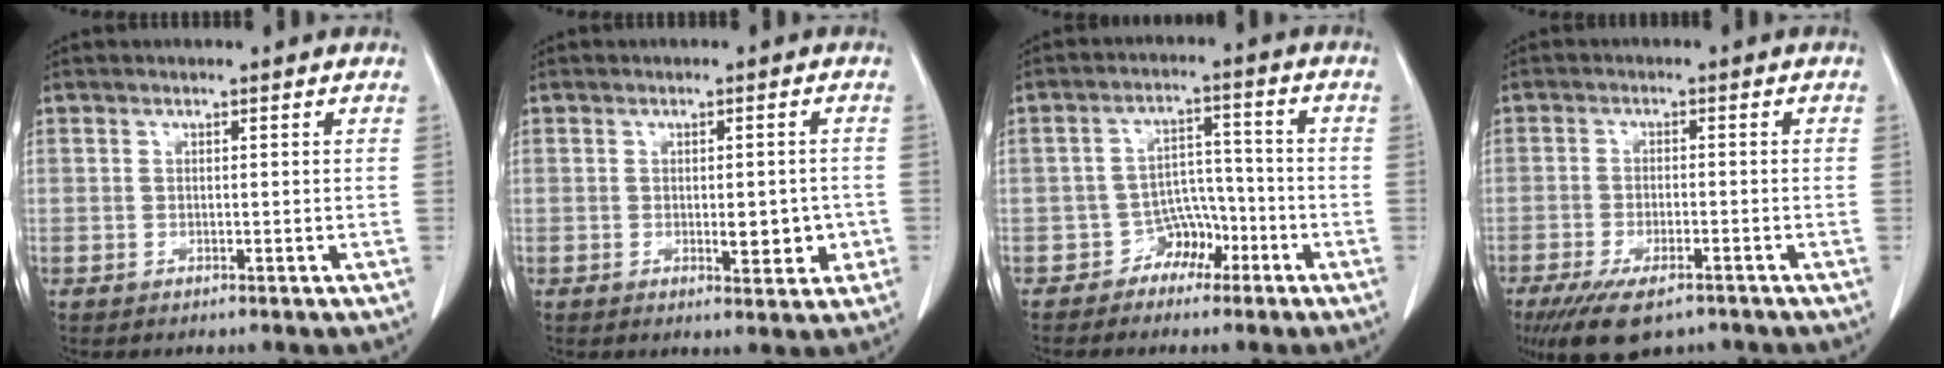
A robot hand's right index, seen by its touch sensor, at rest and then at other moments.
{"total": 5.1, "force": [-1.0, 2.1, 4.6], "torque": [-0.055, -0.003, -0.008]}
{"total": 4.8, "force": [-2.9, 3.5, 1.4], "torque": [-0.013, 0.019, -0.046]}
{"total": 9.3, "force": [-6.6, 3.0, 5.7], "torque": [-0.096, -0.015, -0.108]}